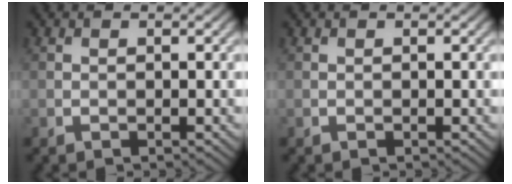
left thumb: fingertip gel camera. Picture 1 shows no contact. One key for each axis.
{"total": 0.0}